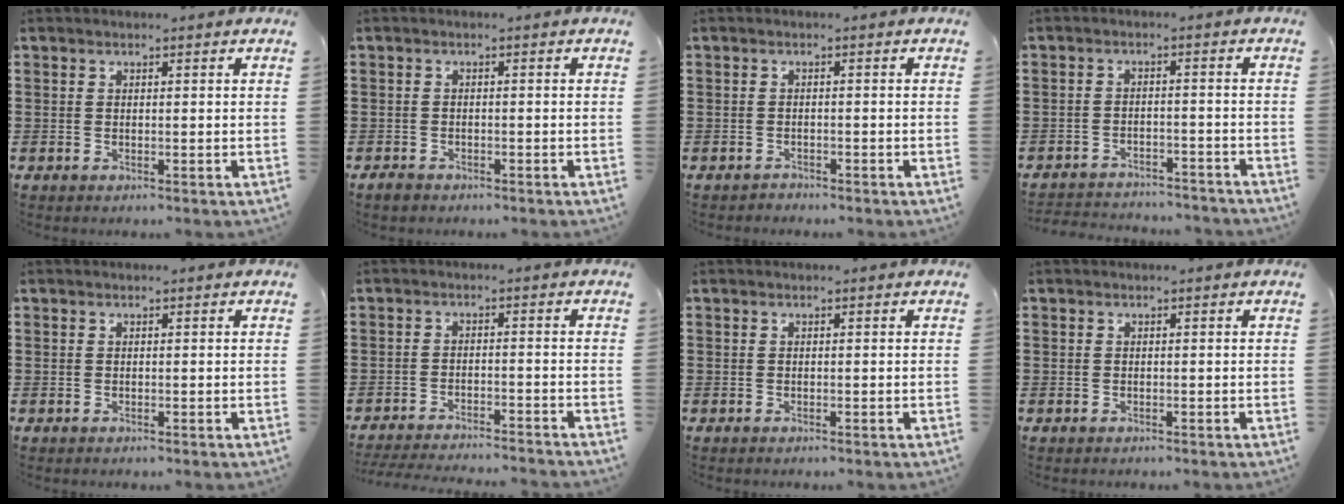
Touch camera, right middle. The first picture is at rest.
{"total": 1.1, "force": [-0.9, 0.5, 0.3], "torque": [-0.007, 0.001, -0.020]}
{"total": 0.9, "force": [-0.9, 0.2, 0.0], "torque": [-0.002, 0.002, -0.020]}
{"total": 3.0, "force": [-3.0, 0.4, 0.0], "torque": [-0.007, 0.001, -0.066]}
{"total": 0.0}
{"total": 3.7, "force": [-3.7, -0.1, 0.6], "torque": [-0.018, -0.006, -0.077]}
{"total": 0.0}
{"total": 0.6, "force": [-0.4, 0.5, -0.1], "torque": [0.002, 0.005, -0.010]}